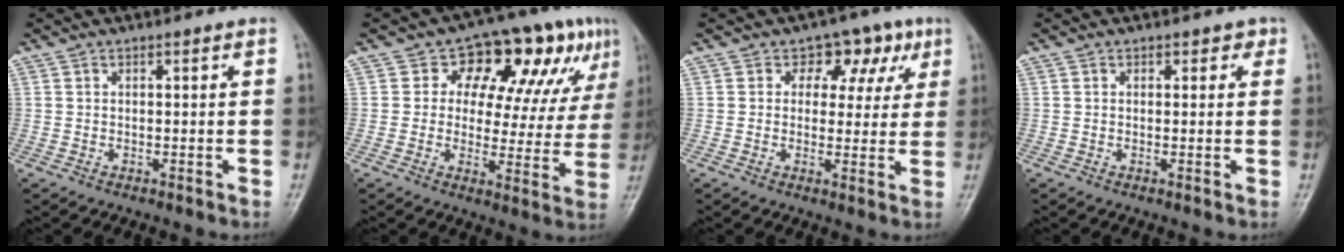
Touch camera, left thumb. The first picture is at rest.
{"total": 16.0, "force": [7.0, 8.8, 11.3], "torque": [-0.092, -0.001, 0.092]}
{"total": 7.7, "force": [3.1, 5.8, 4.0], "torque": [0.004, -0.001, 0.033]}
{"total": 1.5, "force": [0.7, 1.1, 0.7], "torque": [0.012, 0.000, 0.002]}